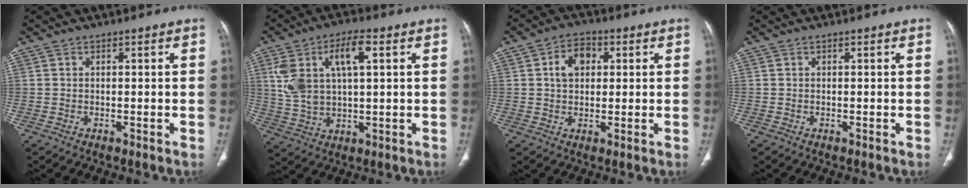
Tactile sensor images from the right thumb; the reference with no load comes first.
{"total": 12.6, "force": [3.8, 6.0, 10.4], "torque": [-0.204, 0.009, 0.076]}
{"total": 6.5, "force": [1.5, 4.6, 4.3], "torque": [-0.056, 0.009, 0.020]}
{"total": 0.0}